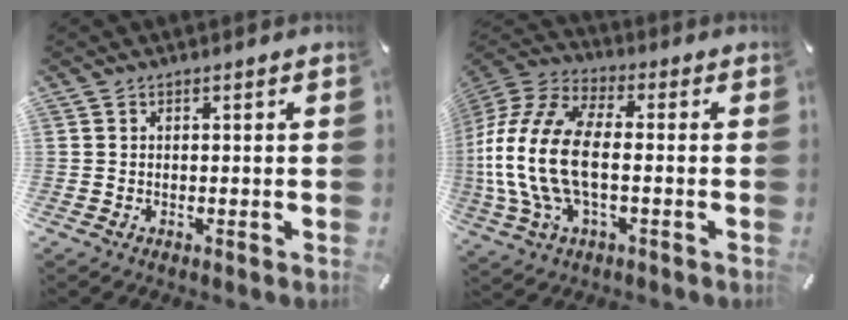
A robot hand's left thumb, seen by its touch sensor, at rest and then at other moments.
{"total": 18.0, "force": [-2.1, 10.0, 14.8], "torque": [-0.329, -0.003, -0.040]}